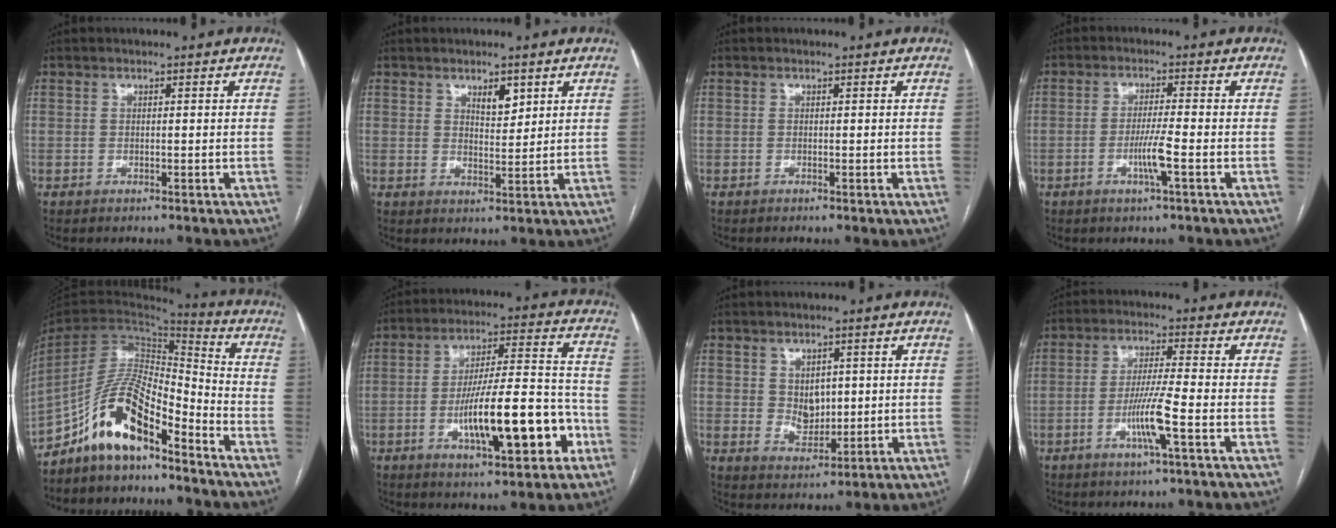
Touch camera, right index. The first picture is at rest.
{"total": 3.5, "force": [2.0, 1.4, 2.4], "torque": [-0.038, -0.002, 0.037]}
{"total": 0.0}
{"total": 4.2, "force": [-1.5, -0.5, 3.9], "torque": [-0.073, -0.006, -0.028]}
{"total": 13.6, "force": [-10.3, 3.1, 8.3], "torque": [-0.158, 0.026, -0.186]}
{"total": 15.9, "force": [-5.5, 3.5, 14.5], "torque": [-0.240, 0.017, -0.078]}
{"total": 4.7, "force": [1.0, 3.3, 3.1], "torque": [-0.050, -0.002, 0.030]}
{"total": 6.5, "force": [-2.4, -0.6, 6.0], "torque": [-0.116, -0.007, -0.044]}